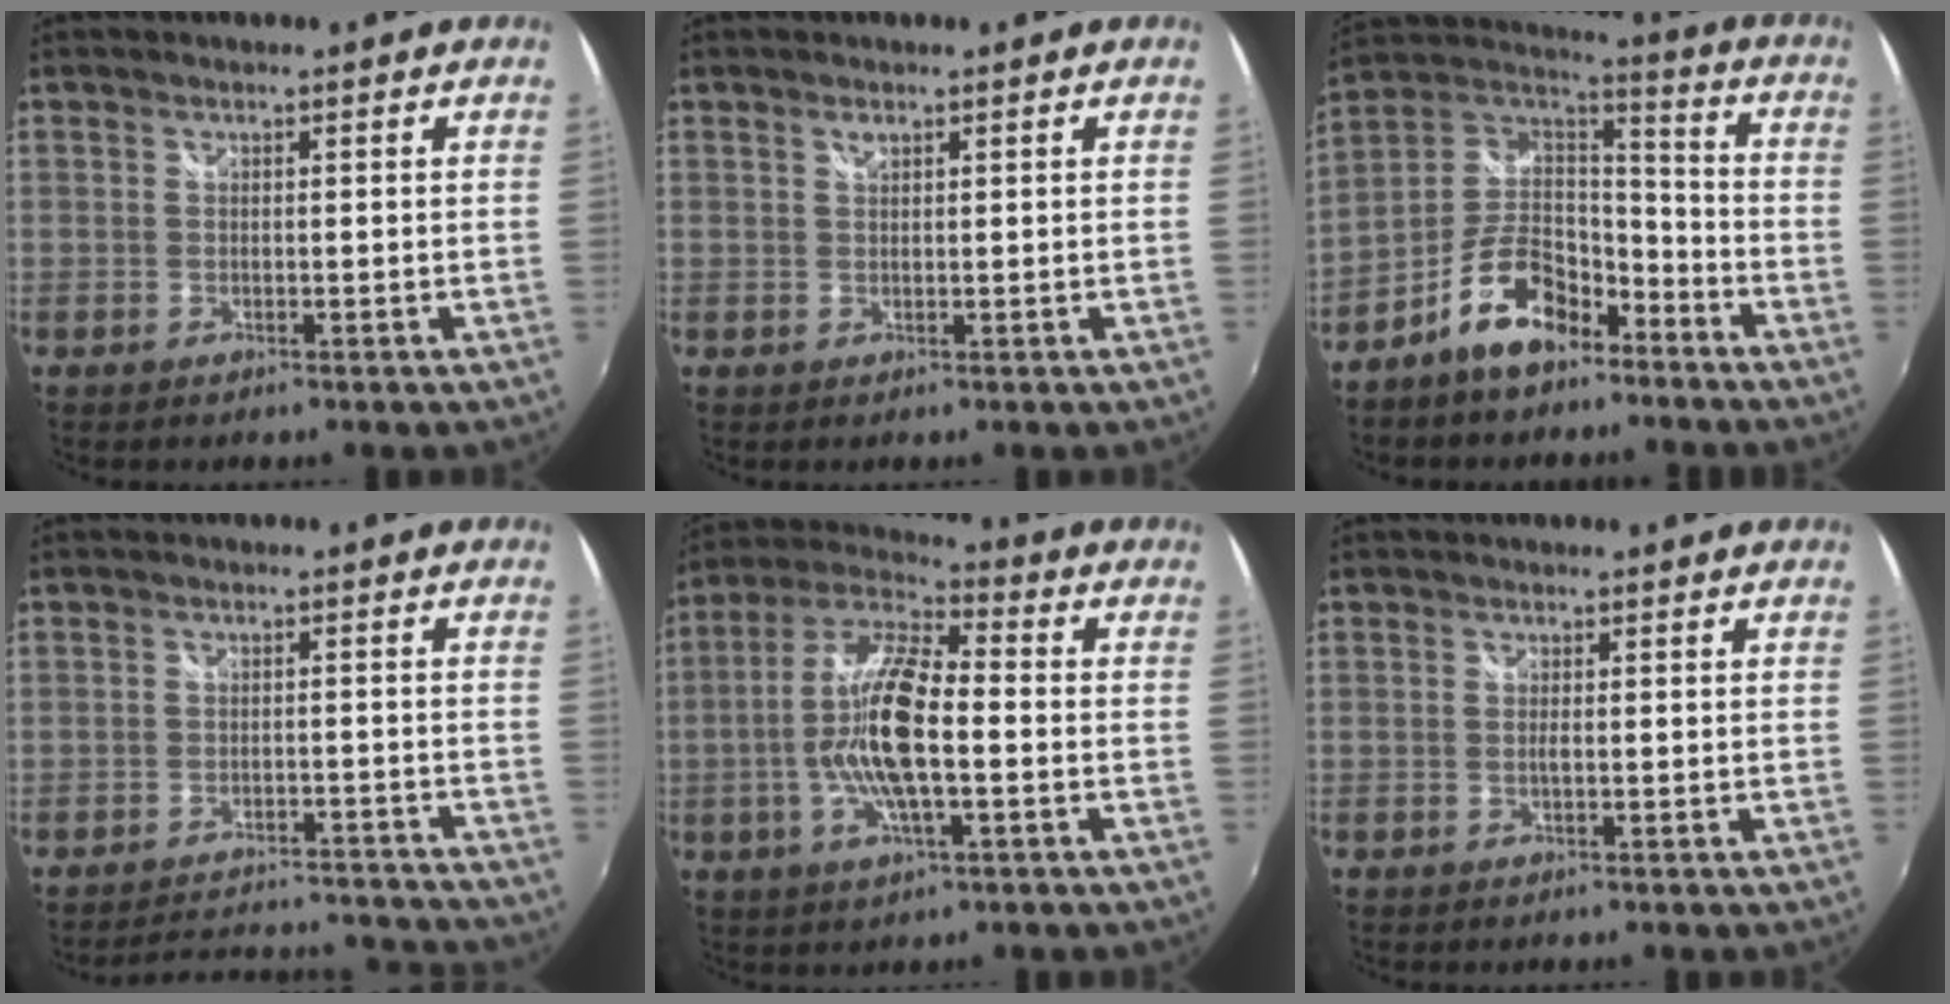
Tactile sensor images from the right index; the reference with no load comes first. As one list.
[{"total": 0.9, "force": [0.6, 0.3, 0.6], "torque": [-0.009, 0.002, 0.011]}, {"total": 13.8, "force": [-8.3, 7.2, 8.4], "torque": [-0.176, 0.033, -0.141]}, {"total": 13.7, "force": [-12.9, 3.6, 2.5], "torque": [-0.056, 0.033, -0.161]}, {"total": 14.4, "force": [-2.3, 4.2, 13.6], "torque": [-0.270, 0.003, -0.051]}, {"total": 0.7, "force": [-0.2, 0.1, 0.7], "torque": [-0.014, 0.000, -0.005]}]